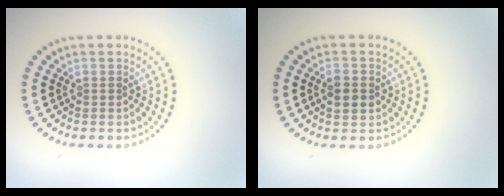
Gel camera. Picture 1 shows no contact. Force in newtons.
{"total": 2.5, "press": 2.5, "slide": 0.2}